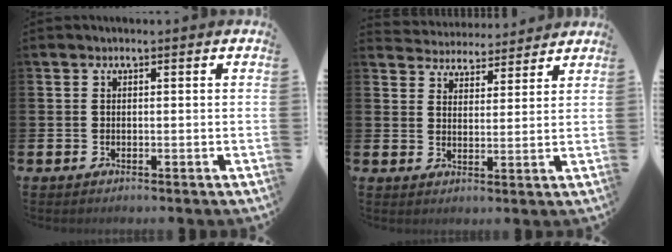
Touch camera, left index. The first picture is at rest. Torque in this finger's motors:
{"motor_torque": [-0.21, -0.66, -0.33, -0.02]}